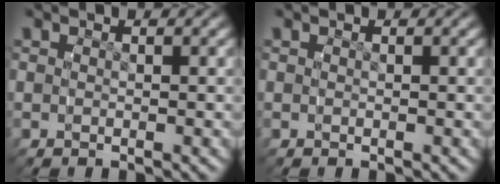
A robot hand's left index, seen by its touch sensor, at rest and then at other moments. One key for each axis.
{"total": 0.0}